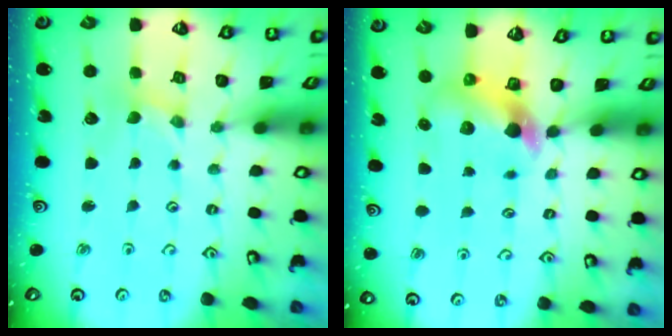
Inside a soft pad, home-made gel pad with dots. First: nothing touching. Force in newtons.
{"total": 5.5, "press": 5.4, "slide": 0.7}